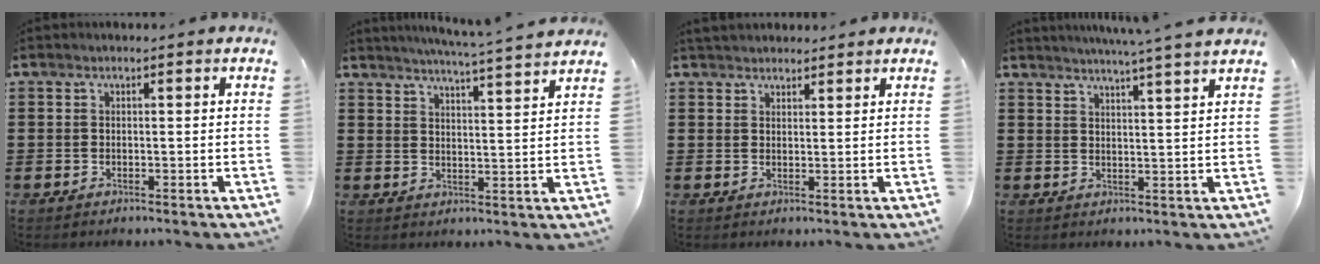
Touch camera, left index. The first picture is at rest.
{"total": 4.6, "force": [4.4, -0.9, 1.2], "torque": [-0.040, -0.031, 0.074]}
{"total": 2.3, "force": [2.1, 0.8, -0.1], "torque": [-0.004, 0.003, 0.042]}
{"total": 4.2, "force": [3.8, -1.1, 1.2], "torque": [-0.035, -0.019, 0.066]}